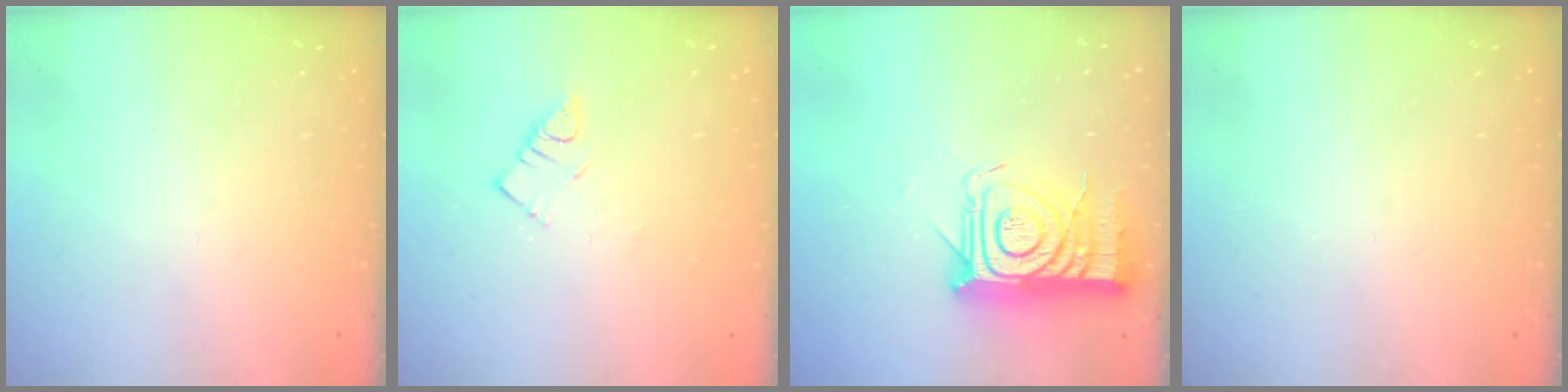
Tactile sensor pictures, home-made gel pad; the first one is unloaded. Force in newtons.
{"total": 3.8, "press": 3.7, "slide": 0.5}
{"total": 16.2, "press": 16.2, "slide": 1.1}
{"total": 0.0}